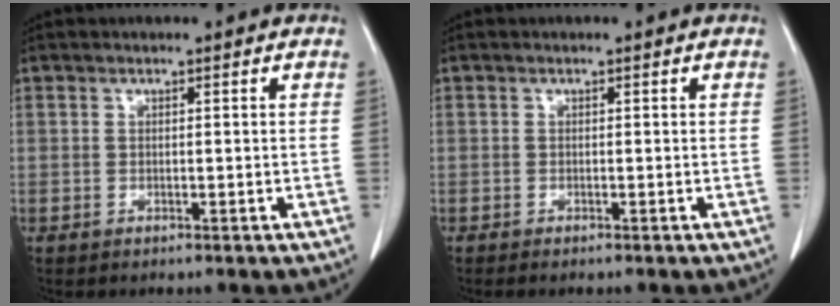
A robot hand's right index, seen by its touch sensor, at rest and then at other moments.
{"total": 0.9, "force": [-0.7, 0.1, 0.5], "torque": [-0.009, -0.002, -0.011]}